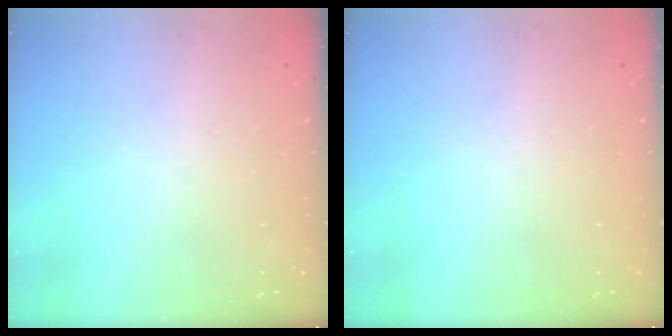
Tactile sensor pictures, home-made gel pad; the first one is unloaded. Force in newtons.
{"total": 0.0}